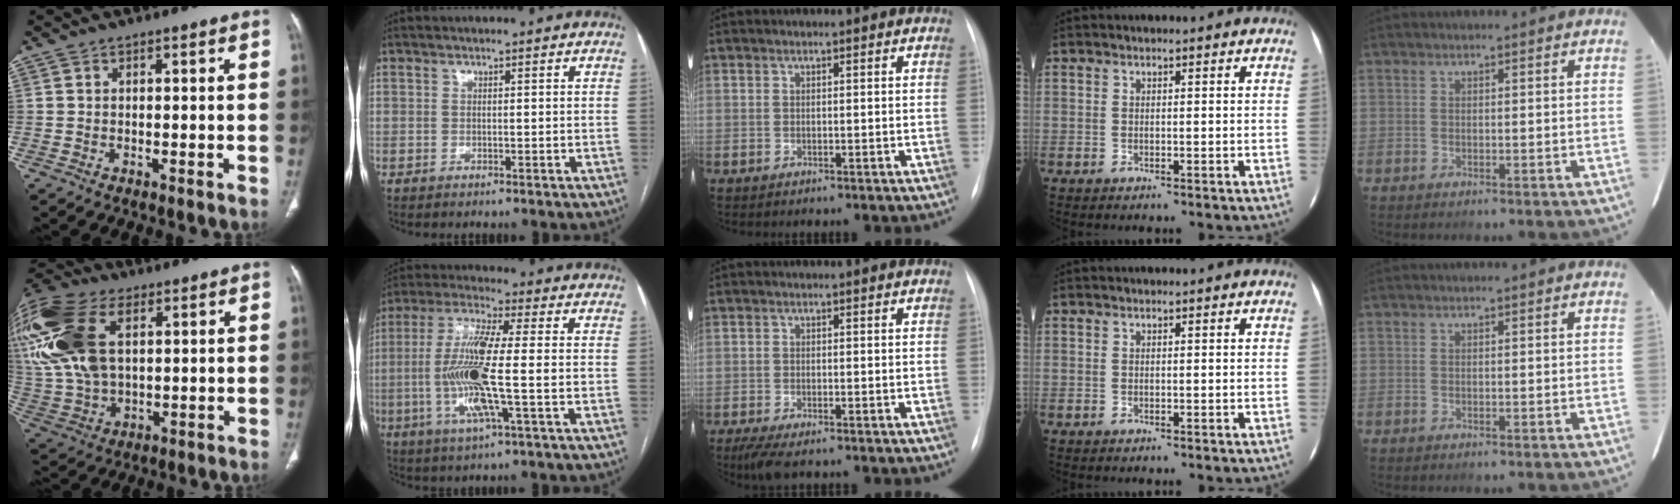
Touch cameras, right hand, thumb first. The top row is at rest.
{"thumb": {"total": 26.4, "force": [9.0, 15.5, 19.4], "torque": [-0.477, 0.016, 0.177]}, "index": {"total": 13.3, "force": [-1.9, 0.8, 13.1], "torque": [-0.268, -0.007, -0.043]}, "middle": {"total": 4.1, "force": [-3.0, 0.8, 2.6], "torque": [-0.051, -0.013, -0.050]}}